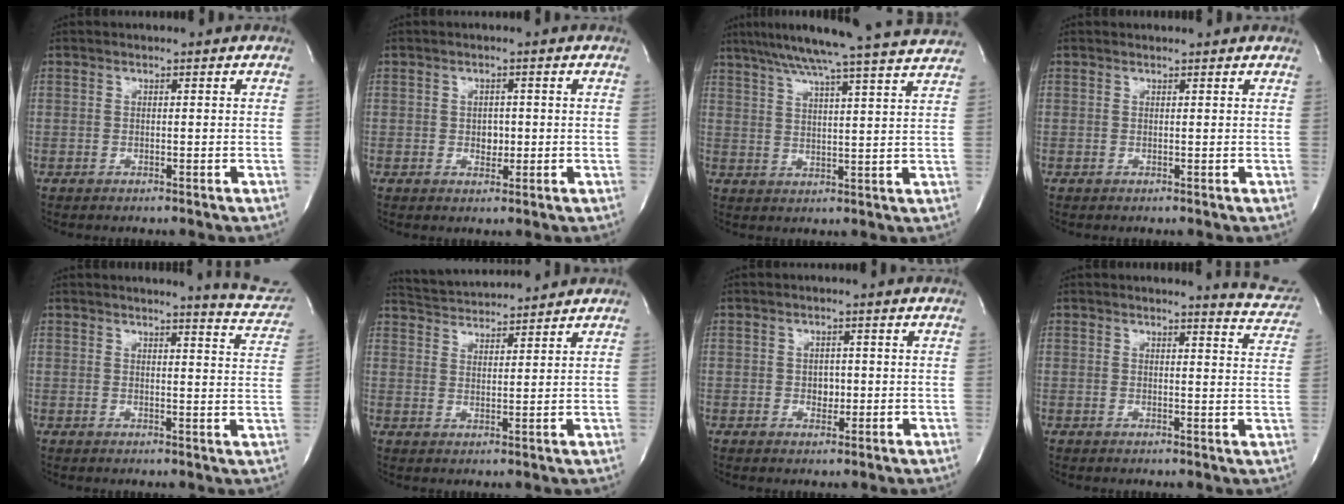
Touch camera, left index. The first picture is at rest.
{"total": 2.1, "force": [-0.5, 1.5, 1.3], "torque": [-0.018, -0.002, -0.007]}
{"total": 20.8, "force": [18.2, -0.7, 10.0], "torque": [-0.170, -0.006, 0.242]}
{"total": 1.0, "force": [1.0, 0.3, 0.1], "torque": [-0.014, 0.006, 0.006]}
{"total": 8.0, "force": [7.7, 0.1, 2.0], "torque": [-0.016, -0.054, 0.062]}
{"total": 7.7, "force": [7.6, 0.2, 1.4], "torque": [-0.037, 0.018, 0.126]}
{"total": 2.0, "force": [-0.5, 1.5, 1.3], "torque": [-0.016, -0.002, -0.007]}
{"total": 6.4, "force": [6.4, 0.3, 0.8], "torque": [0.001, -0.050, 0.043]}